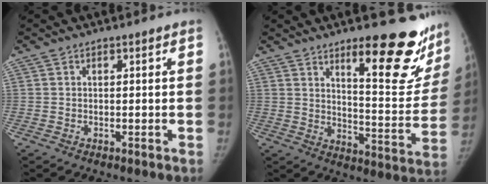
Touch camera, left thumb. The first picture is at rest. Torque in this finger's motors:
{"motor_torque": [1.11, -0.49, 1.18, -1.01, 0.35]}